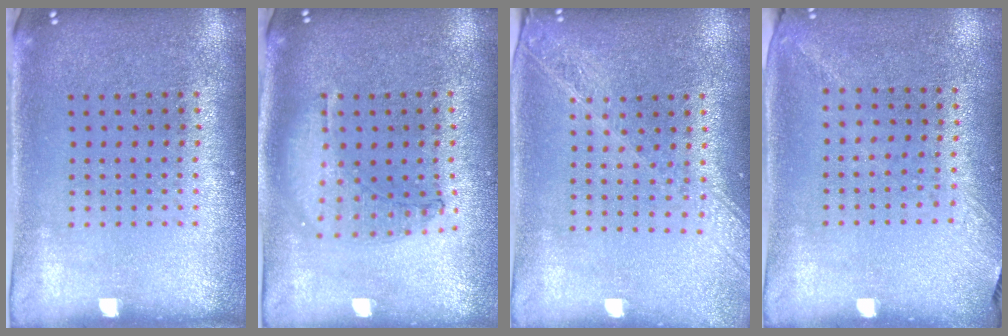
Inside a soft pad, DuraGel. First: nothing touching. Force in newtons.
{"total": 1.0, "press": 0.9, "slide": 0.2}
{"total": 1.8, "press": 1.6, "slide": 0.8}
{"total": 1.3, "press": 1.0, "slide": 0.8}